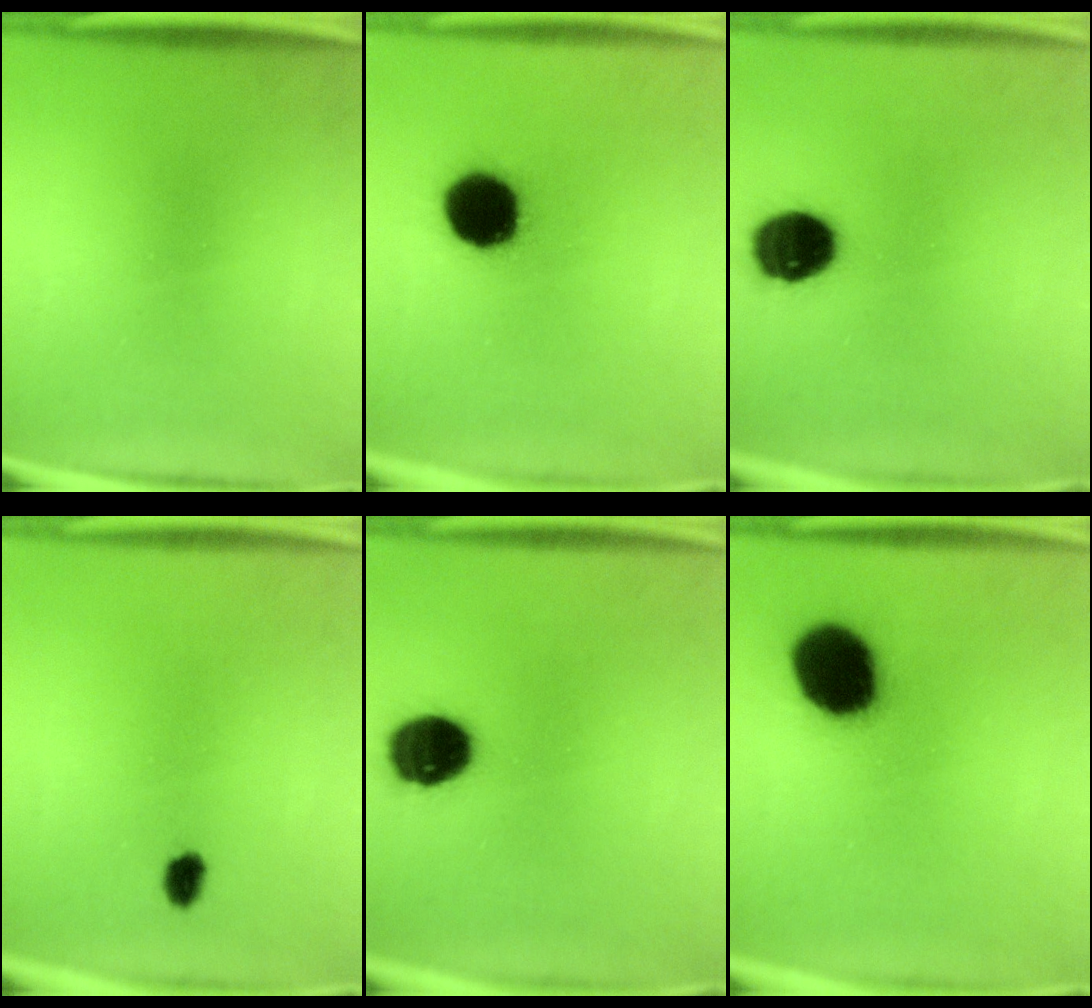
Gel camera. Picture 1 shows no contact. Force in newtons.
{"total": 13.5}
{"total": 12.0}
{"total": 2.2}
{"total": 12.0}
{"total": 18.3}